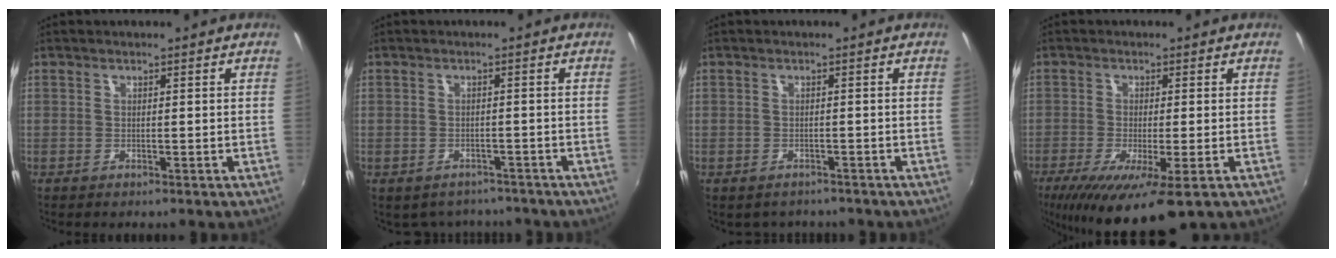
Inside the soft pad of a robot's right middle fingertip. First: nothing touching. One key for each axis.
{"total": 6.9, "fx": -5.5, "fy": 3.7, "fz": 1.8, "tx": -0.047, "ty": -0.014, "tz": -0.071}
{"total": 3.1, "fx": -2.4, "fy": 1.8, "fz": 0.7, "tx": -0.019, "ty": -0.009, "tz": -0.031}
{"total": 12.7, "fx": -7.0, "fy": 2.8, "fz": 10.2, "tx": -0.202, "ty": -0.046, "tz": -0.111}